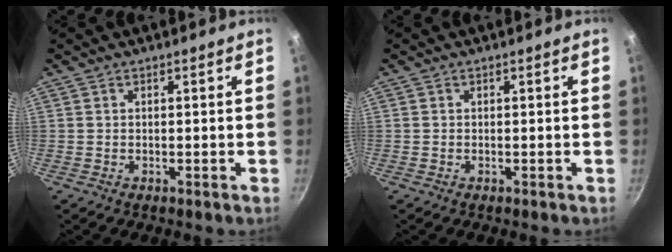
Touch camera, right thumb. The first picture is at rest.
{"total": 0.0}